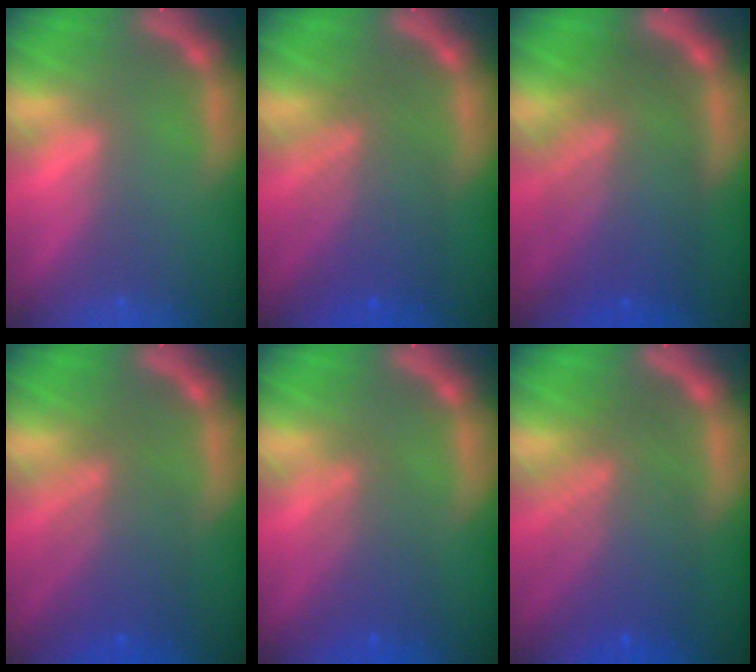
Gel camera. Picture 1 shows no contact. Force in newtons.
{"total": 6.6}
{"total": 9.6}
{"total": 6.0}
{"total": 4.1}
{"total": 7.6}